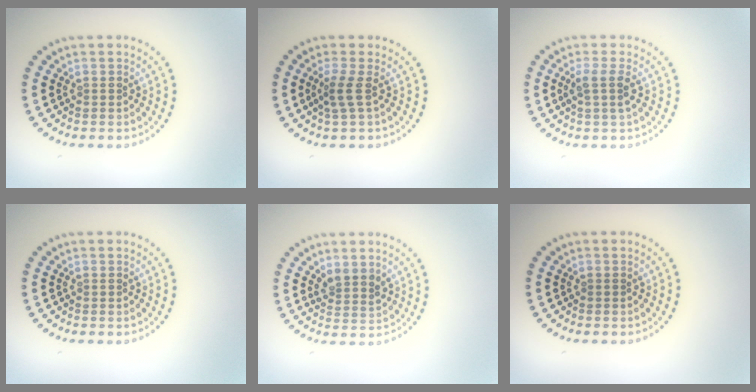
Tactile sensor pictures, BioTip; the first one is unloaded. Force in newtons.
{"total": 1.9, "press": 1.3, "slide": 1.4}
{"total": 1.9, "press": 1.5, "slide": 1.0}
{"total": 0.0}
{"total": 1.9, "press": 1.5, "slide": 1.2}
{"total": 0.0}